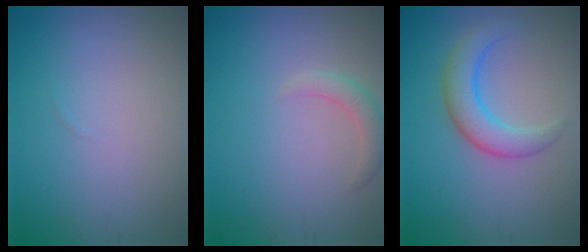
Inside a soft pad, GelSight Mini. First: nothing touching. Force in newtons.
{"total": 1.7, "press": 1.7, "slide": 0.3}
{"total": 3.9, "press": 3.9, "slide": 0.2}